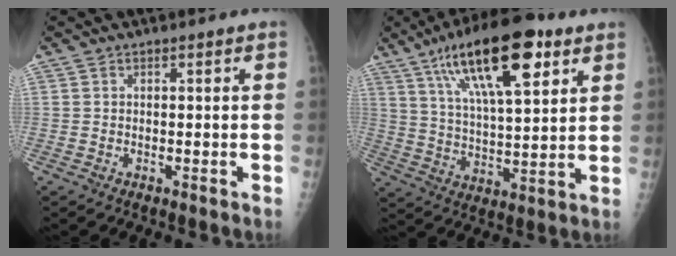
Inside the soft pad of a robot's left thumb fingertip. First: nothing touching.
{"total": 19.7, "force": [10.3, 6.4, 15.6], "torque": [-0.237, -0.024, 0.176]}